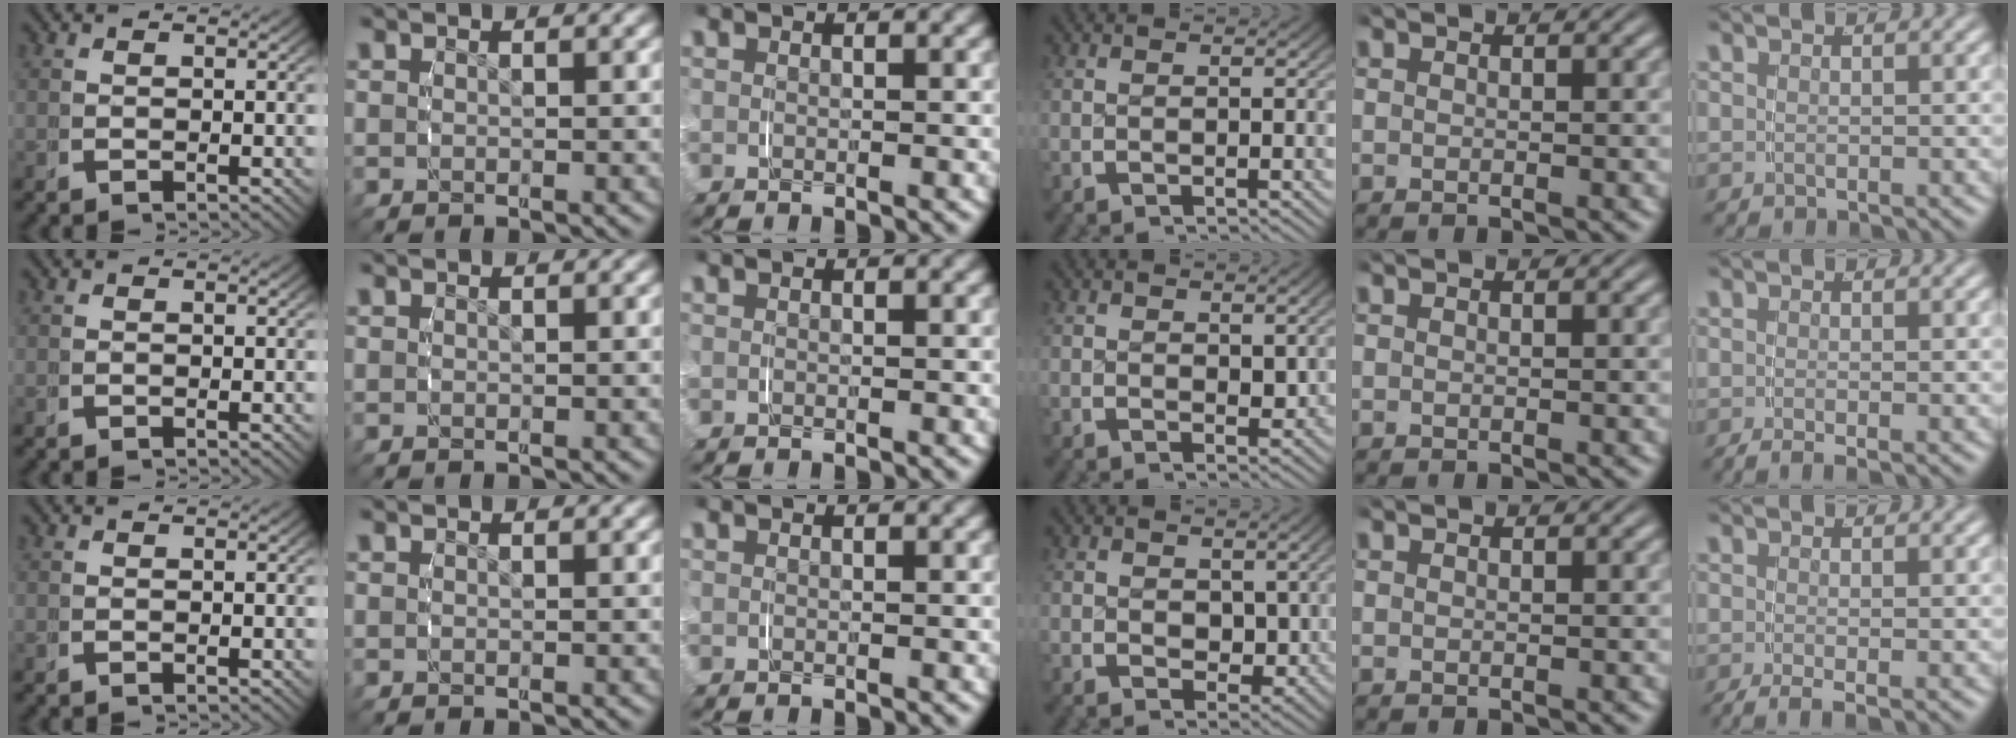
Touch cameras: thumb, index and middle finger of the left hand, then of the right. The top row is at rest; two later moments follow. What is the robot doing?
{"motion": "grasp_and_lifting", "object": "toothpaste"}